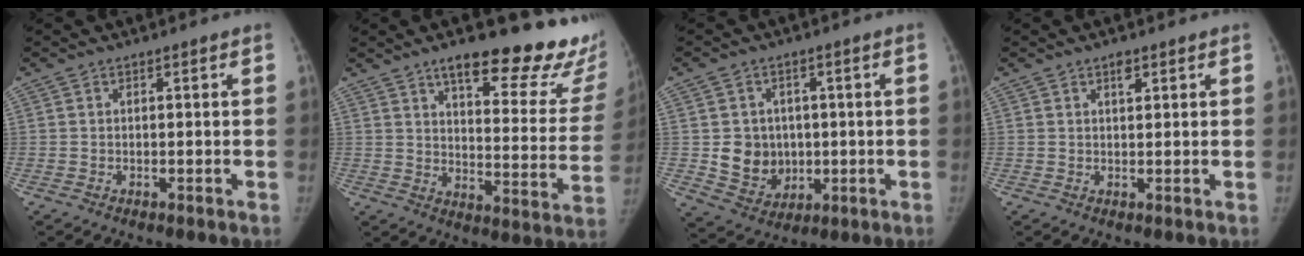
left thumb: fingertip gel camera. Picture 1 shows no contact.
{"total": 25.5, "force": [18.2, 7.7, 16.0], "torque": [-0.166, -0.094, 0.232]}
{"total": 9.0, "force": [0.2, 8.0, 4.0], "torque": [-0.023, -0.002, 0.021]}
{"total": 1.8, "force": [1.1, 0.9, 1.1], "torque": [-0.011, -0.005, 0.017]}